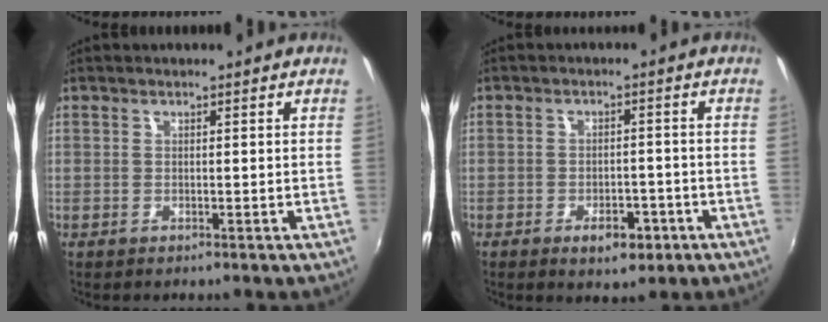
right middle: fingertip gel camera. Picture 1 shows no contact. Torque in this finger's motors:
{"motor_torque": [0.97, -1.17, 0.17, 0.07]}